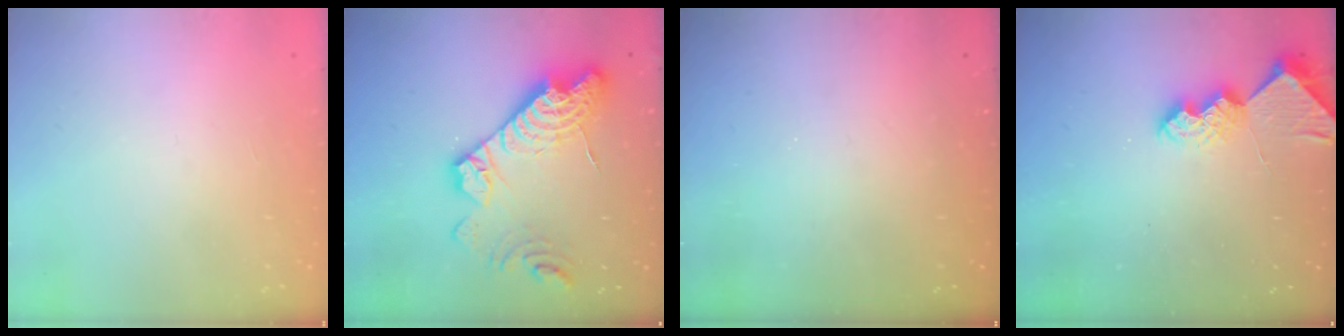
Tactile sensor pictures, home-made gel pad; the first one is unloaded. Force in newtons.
{"total": 19.4, "press": 19.3, "slide": 1.7}
{"total": 0.0}
{"total": 6.9, "press": 6.8, "slide": 0.6}